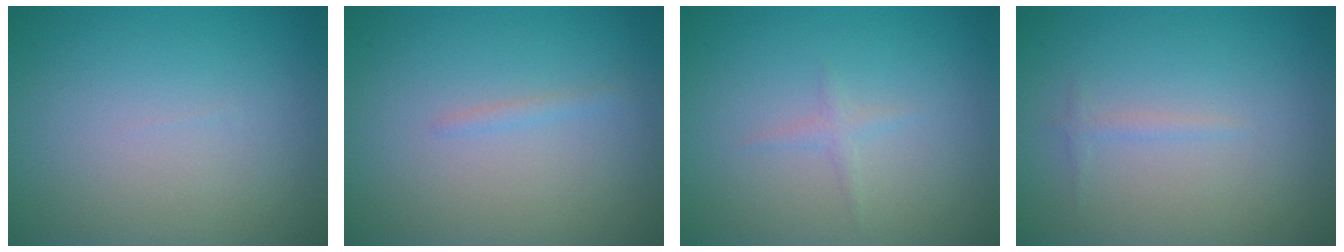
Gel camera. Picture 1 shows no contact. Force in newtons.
{"total": 0.7, "press": 0.7, "slide": 0.1}
{"total": 0.8, "press": 0.8, "slide": 0.1}
{"total": 0.7, "press": 0.7, "slide": 0.1}